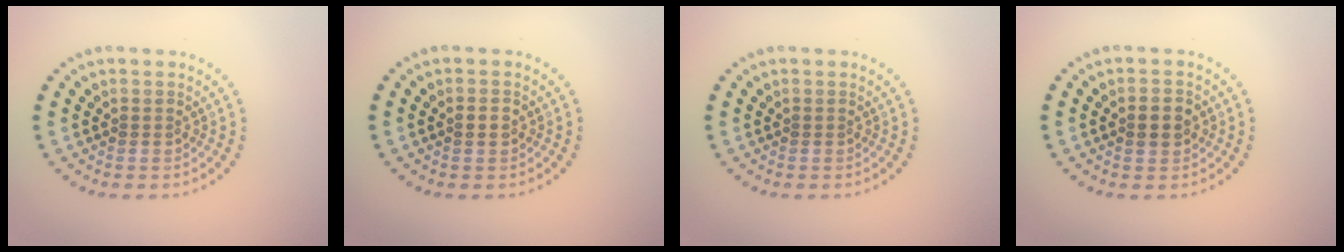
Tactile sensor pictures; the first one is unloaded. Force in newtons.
{"total": 1.0, "press": 1.0, "slide": 0.2}
{"total": 0.0}
{"total": 2.1, "press": 2.1, "slide": 0.1}